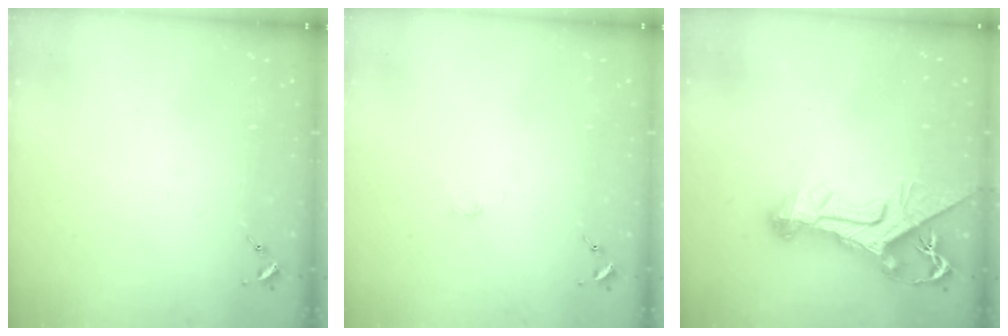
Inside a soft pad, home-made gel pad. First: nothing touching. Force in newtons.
{"total": 2.7, "press": 2.7, "slide": 0.3}
{"total": 13.4, "press": 13.4, "slide": 1.3}